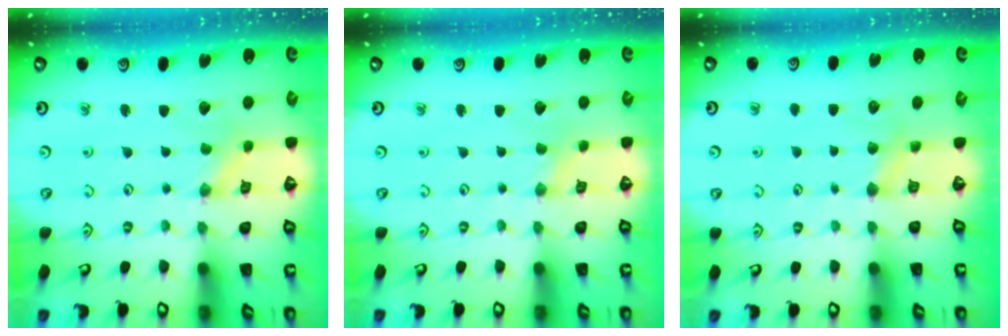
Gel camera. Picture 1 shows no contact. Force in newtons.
{"total": 0.0}
{"total": 3.8, "press": 3.8, "slide": 0.6}